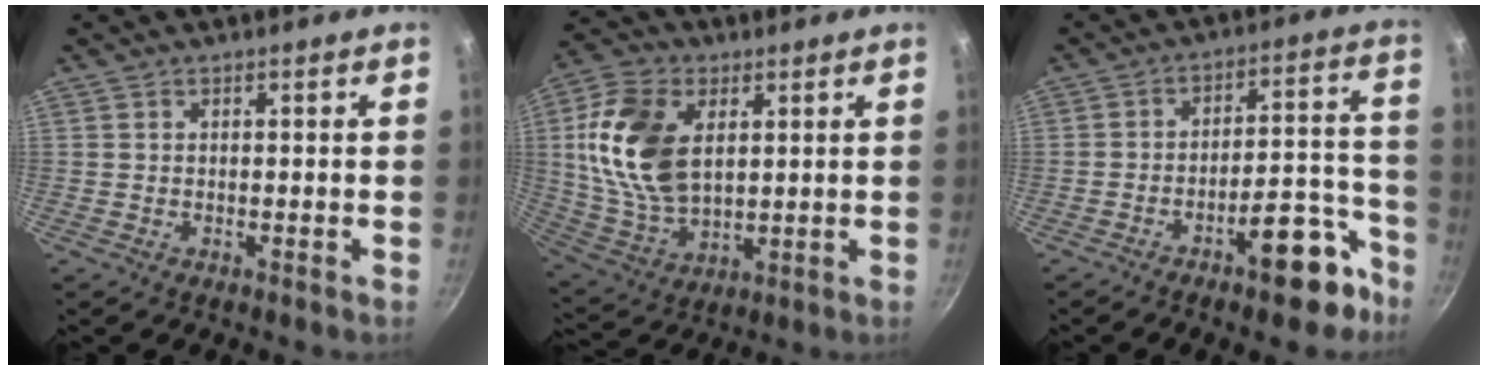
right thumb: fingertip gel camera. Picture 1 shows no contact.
{"total": 17.3, "force": [3.8, 10.8, 13.0], "torque": [-0.235, -0.007, 0.080]}
{"total": 13.1, "force": [-7.9, 5.1, 9.1], "torque": [-0.079, 0.078, -0.107]}